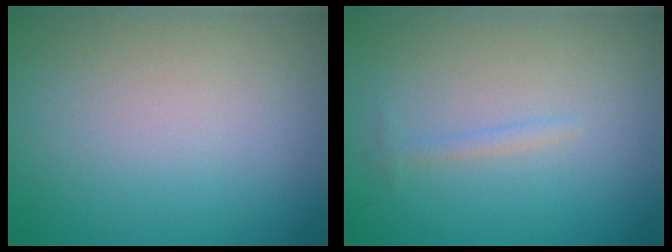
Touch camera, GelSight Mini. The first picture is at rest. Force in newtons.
{"total": 0.8, "press": 0.8, "slide": 0.0}